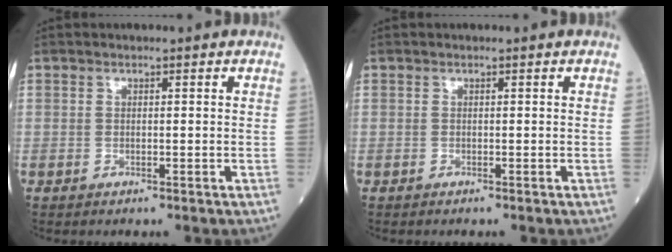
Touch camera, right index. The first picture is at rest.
{"total": 0.0}